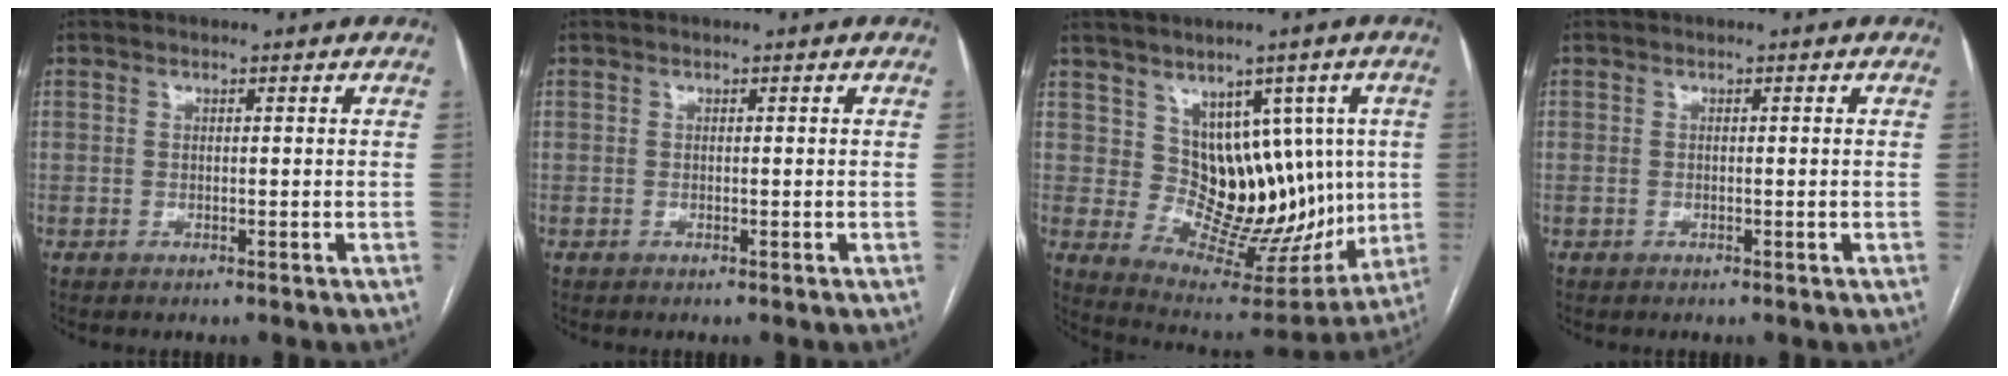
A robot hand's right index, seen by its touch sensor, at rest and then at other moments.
{"total": 0.0}
{"total": 12.9, "force": [2.5, 9.0, 8.9], "torque": [-0.099, 0.020, 0.069]}
{"total": 0.0}